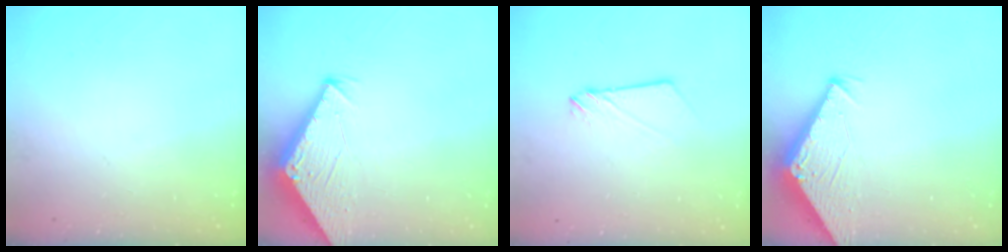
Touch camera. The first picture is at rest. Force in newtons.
{"total": 2.8, "press": 2.8, "slide": 0.1}
{"total": 2.9, "press": 2.9, "slide": 0.4}
{"total": 2.8, "press": 2.8, "slide": 0.2}